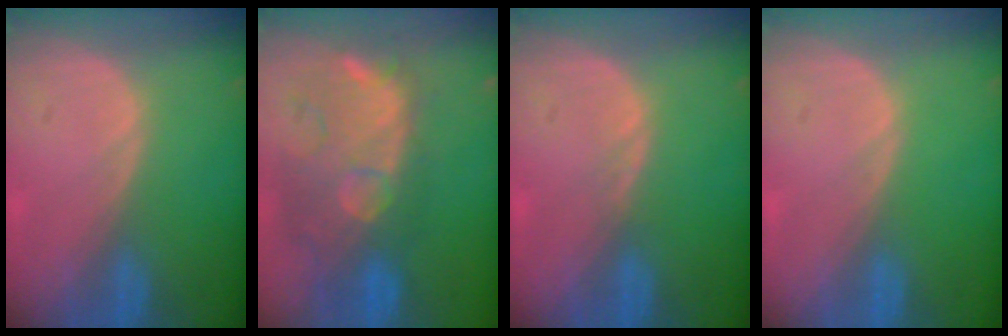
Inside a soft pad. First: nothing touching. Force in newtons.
{"total": 11.7, "press": 10.7, "slide": 4.8}
{"total": 0.7, "press": 0.7, "slide": 0.2}
{"total": 0.0}